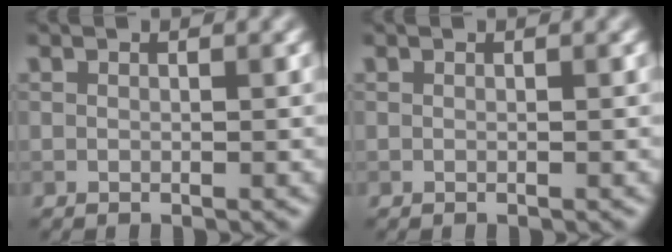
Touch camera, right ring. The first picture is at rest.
{"total": 0.0}